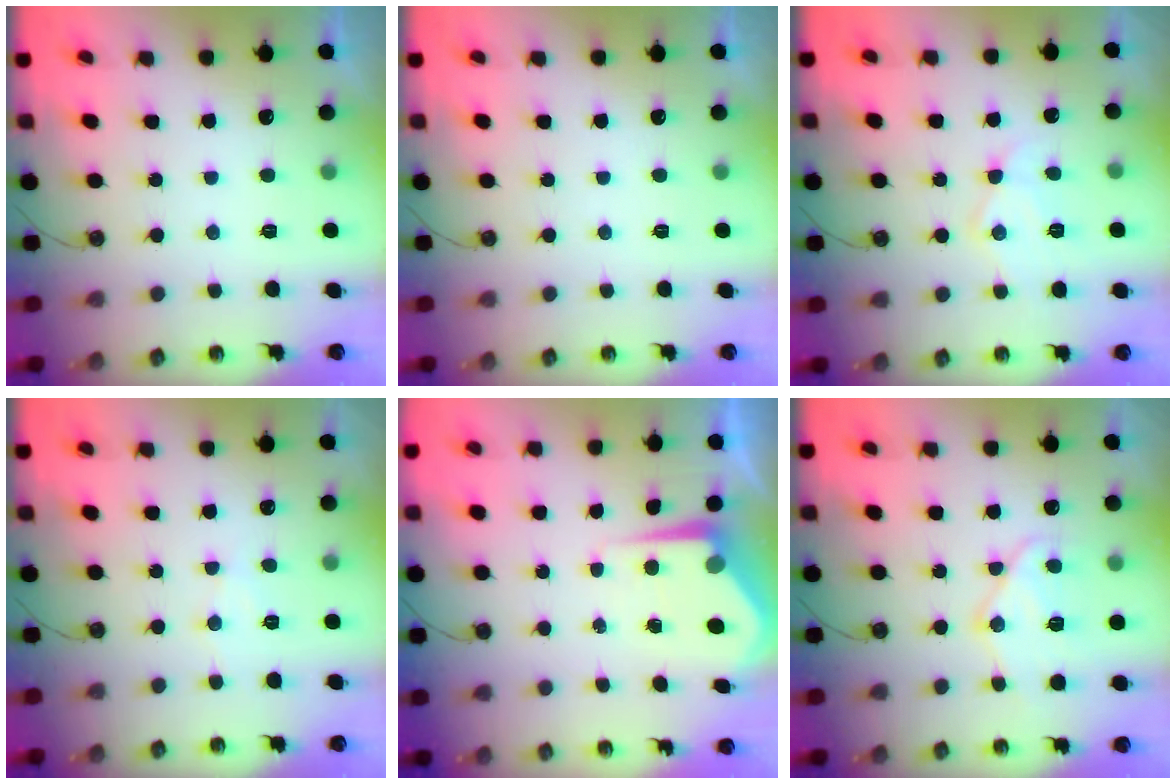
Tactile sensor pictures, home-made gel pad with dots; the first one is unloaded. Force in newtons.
{"total": 0.0}
{"total": 10.7, "press": 10.7, "slide": 0.7}
{"total": 5.8, "press": 5.7, "slide": 0.8}
{"total": 6.5, "press": 6.5, "slide": 0.5}
{"total": 13.6, "press": 13.5, "slide": 1.5}